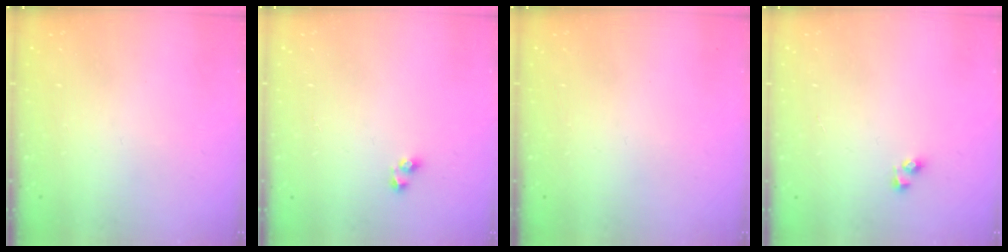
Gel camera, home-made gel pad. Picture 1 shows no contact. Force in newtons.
{"total": 2.7, "press": 2.6, "slide": 0.6}
{"total": 0.0}
{"total": 4.0, "press": 3.9, "slide": 0.5}